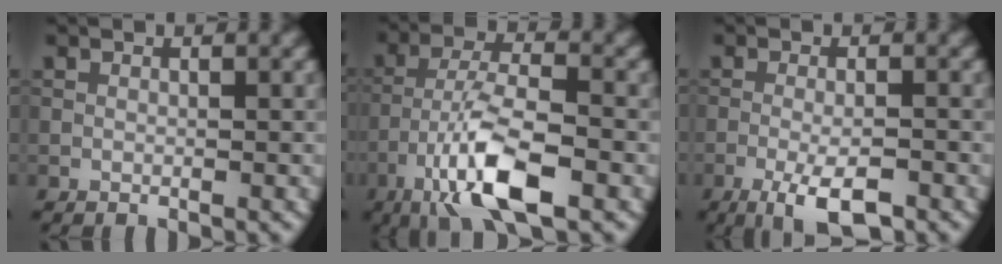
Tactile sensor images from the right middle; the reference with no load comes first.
{"total": 8.9, "force": [-4.6, 2.5, 7.1], "torque": [-0.131, 0.010, -0.091]}
{"total": 4.9, "force": [-2.8, 1.3, 3.9], "torque": [-0.075, 0.000, -0.049]}